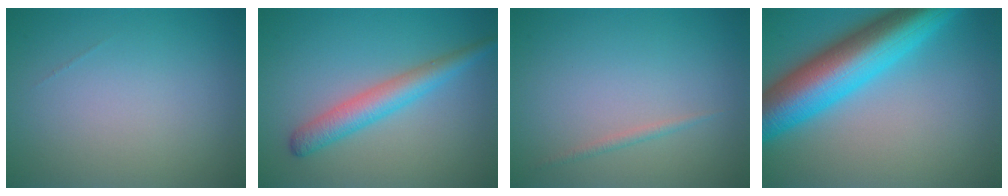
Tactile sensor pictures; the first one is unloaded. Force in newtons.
{"total": 3.6, "press": 3.6, "slide": 0.2}
{"total": 0.7, "press": 0.7, "slide": 0.1}
{"total": 11.3, "press": 11.3, "slide": 0.3}